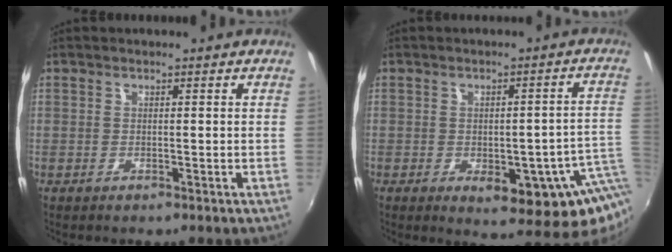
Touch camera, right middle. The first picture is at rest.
{"total": 13.0, "force": [-3.3, 4.7, 11.7], "torque": [-0.135, -0.015, -0.026]}